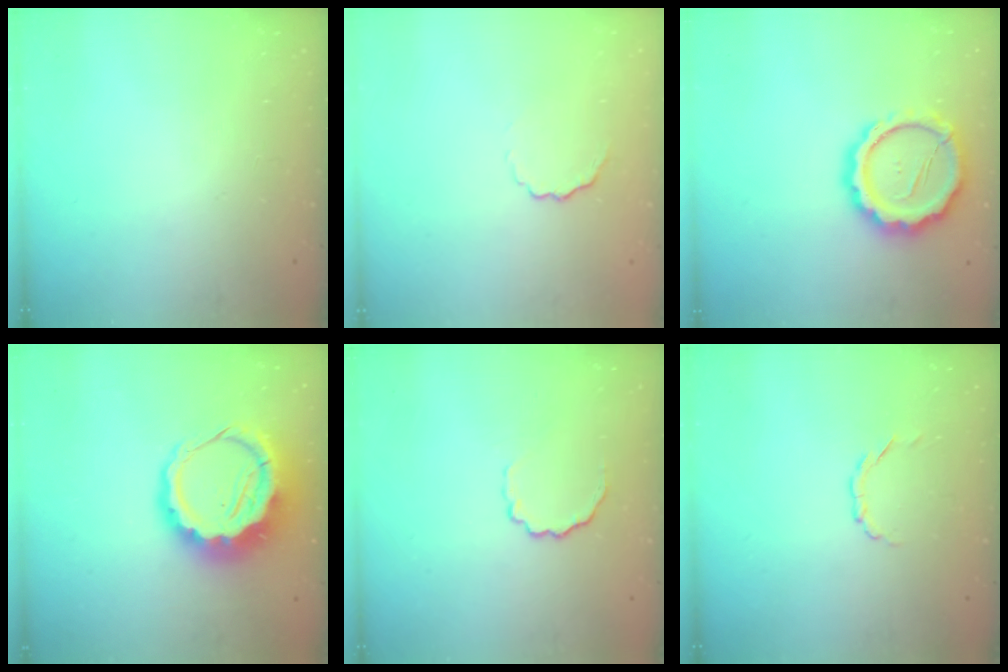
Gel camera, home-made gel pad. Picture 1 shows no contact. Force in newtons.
{"total": 3.4, "press": 3.4, "slide": 0.7}
{"total": 16.6, "press": 16.4, "slide": 3.0}
{"total": 13.6, "press": 13.3, "slide": 2.8}
{"total": 5.6, "press": 5.5, "slide": 1.1}
{"total": 2.6, "press": 2.4, "slide": 0.9}